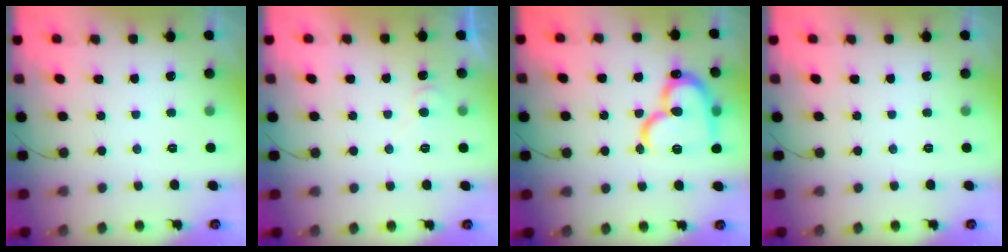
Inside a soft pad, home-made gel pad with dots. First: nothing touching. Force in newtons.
{"total": 5.7, "press": 5.6, "slide": 0.6}
{"total": 21.1, "press": 20.9, "slide": 2.7}
{"total": 0.0}